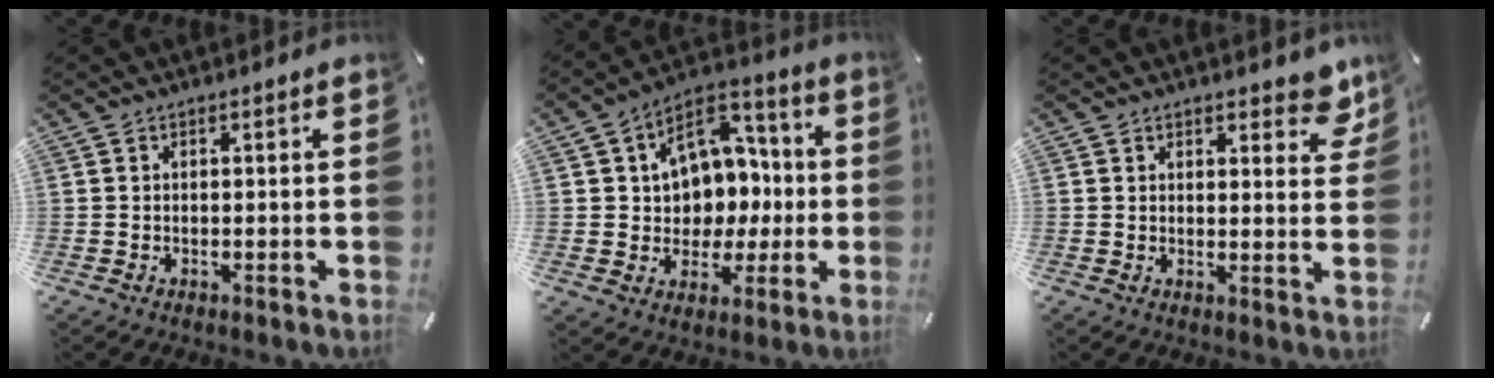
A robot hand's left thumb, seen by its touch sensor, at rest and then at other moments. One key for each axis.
{"total": 12.0, "fx": 1.3, "fy": 11.0, "fz": 4.6, "tx": -0.059, "ty": -0.008, "tz": 0.032}
{"total": 5.3, "fx": 3.8, "fy": 2.7, "fz": 2.6, "tx": -0.011, "ty": -0.026, "tz": 0.061}